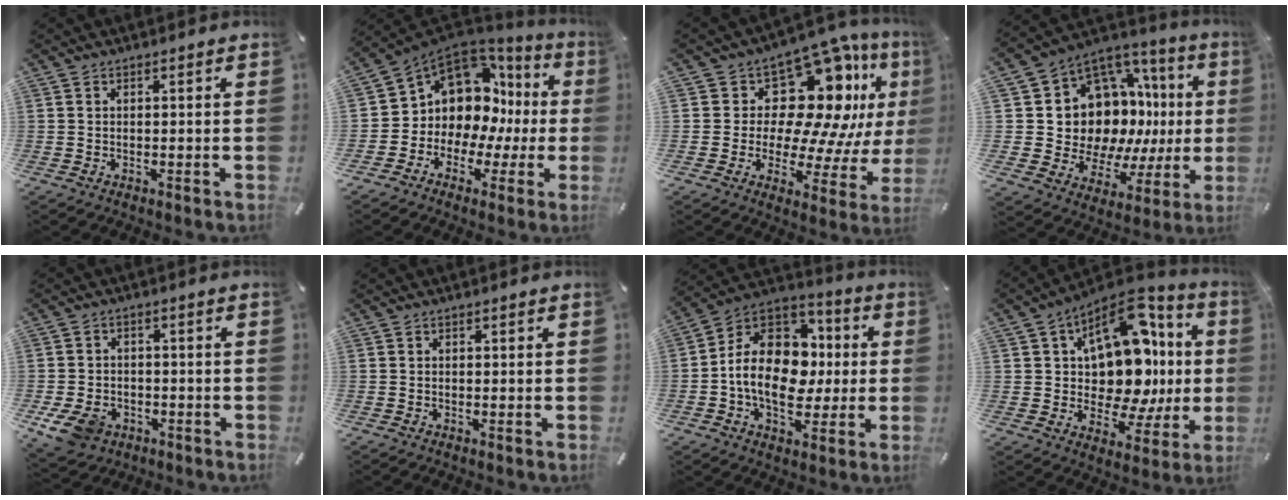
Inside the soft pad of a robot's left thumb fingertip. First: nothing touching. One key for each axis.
{"total": 11.6, "fx": 4.0, "fy": 9.6, "fz": 5.2, "tx": -0.108, "ty": -0.053, "tz": 0.079}
{"total": 15.4, "fx": 6.9, "fy": 10.8, "fz": 8.6, "tx": -0.121, "ty": -0.088, "tz": 0.122}
{"total": 16.3, "fx": 3.9, "fy": 12.9, "fz": 9.2, "tx": -0.150, "ty": -0.067, "tz": 0.099}
{"total": 8.2, "fx": -3.8, "fy": 6.1, "fz": 4.1, "tx": -0.093, "ty": 0.013, "tz": -0.070}
{"total": 0.0}
{"total": 16.8, "fx": -1.1, "fy": 12.9, "fz": 10.8, "tx": -0.209, "ty": -0.001, "tz": -0.021}
{"total": 17.2, "fx": 4.2, "fy": 11.1, "fz": 12.4, "tx": -0.170, "ty": -0.054, "tz": 0.069}